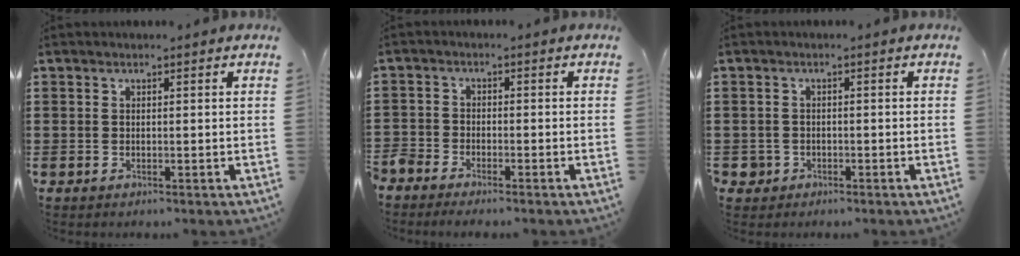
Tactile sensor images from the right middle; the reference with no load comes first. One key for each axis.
{"total": 2.5, "fx": -2.4, "fy": 0.6, "fz": 0.2, "tx": -0.016, "ty": 0.001, "tz": -0.055}
{"total": 1.5, "fx": -0.9, "fy": 1.2, "fz": 0.2, "tx": -0.016, "ty": -0.002, "tz": -0.025}